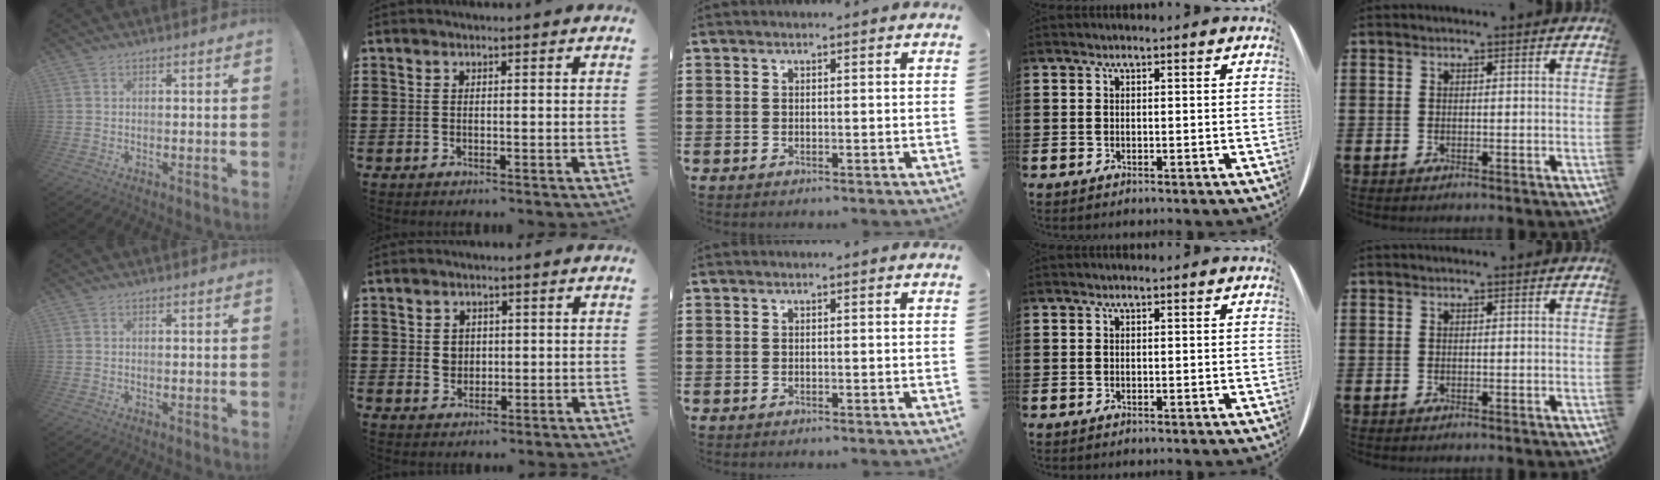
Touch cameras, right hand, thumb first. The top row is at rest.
{"index": {"total": 2.3, "force": [0.3, 1.9, 1.2], "torque": [-0.030, 0.007, 0.005]}}